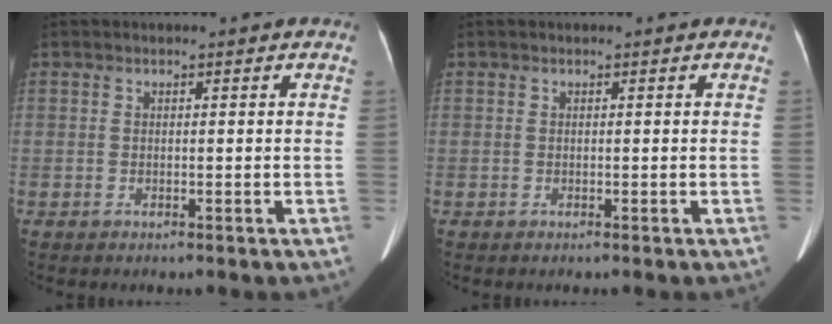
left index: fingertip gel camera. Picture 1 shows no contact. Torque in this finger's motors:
{"motor_torque": [0.01, 0.01, 0.00, 0.00]}